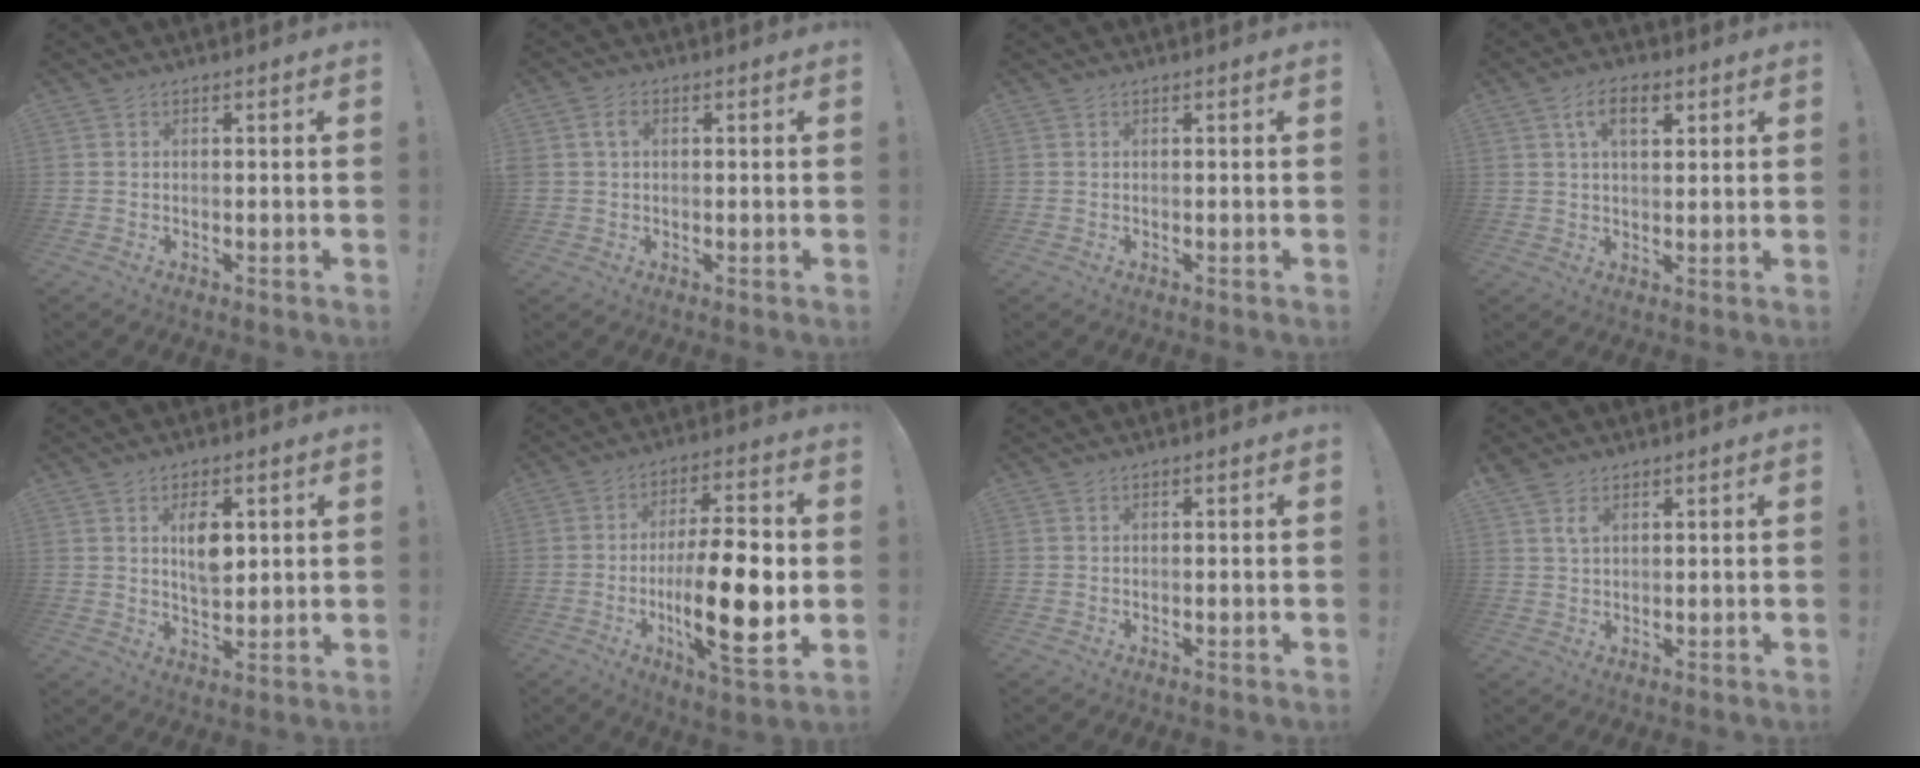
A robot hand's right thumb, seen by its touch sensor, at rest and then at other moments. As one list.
[{"total": 3.0, "force": [0.7, 2.2, 2.0], "torque": [-0.038, 0.009, 0.012]}, {"total": 0.0}, {"total": 7.2, "force": [2.8, 3.7, 5.4], "torque": [-0.081, 0.001, 0.046]}, {"total": 7.9, "force": [2.4, 4.4, 6.2], "torque": [-0.086, -0.009, 0.038]}, {"total": 19.5, "force": [-3.0, 5.6, 18.4], "torque": [-0.305, 0.001, -0.048]}, {"total": 0.0}, {"total": 3.8, "force": [2.5, 2.1, 1.9], "torque": [-0.025, -0.012, 0.045]}]